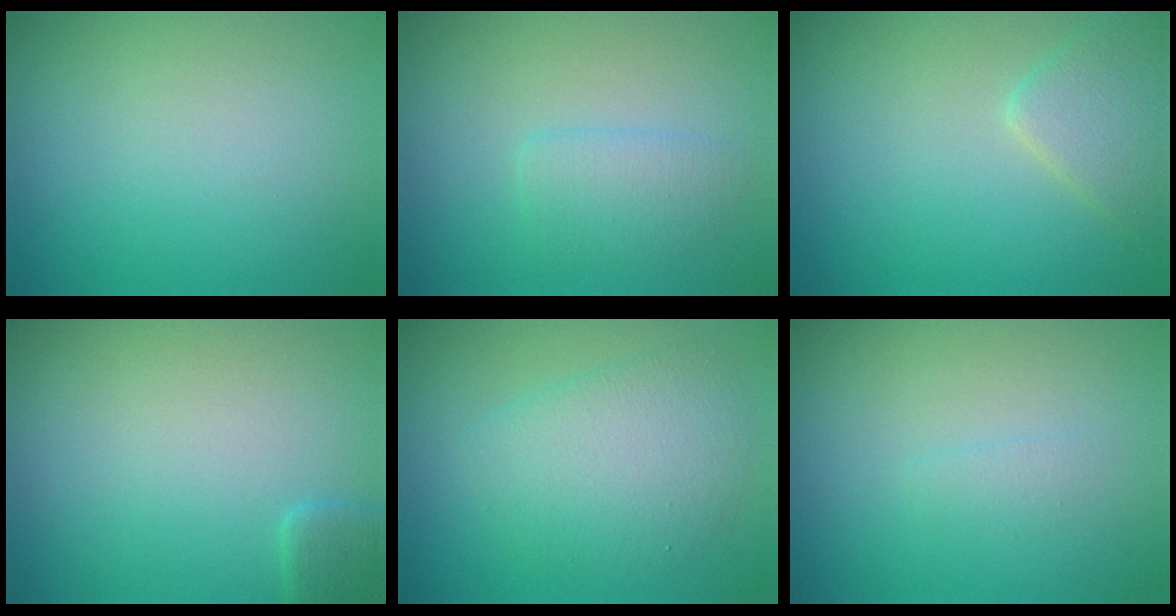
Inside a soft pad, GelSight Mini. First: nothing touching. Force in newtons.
{"total": 1.9, "press": 1.9, "slide": 0.1}
{"total": 2.8, "press": 2.8, "slide": 0.1}
{"total": 1.6, "press": 1.6, "slide": 0.1}
{"total": 4.5, "press": 4.5, "slide": 0.1}
{"total": 0.7, "press": 0.7, "slide": 0.0}